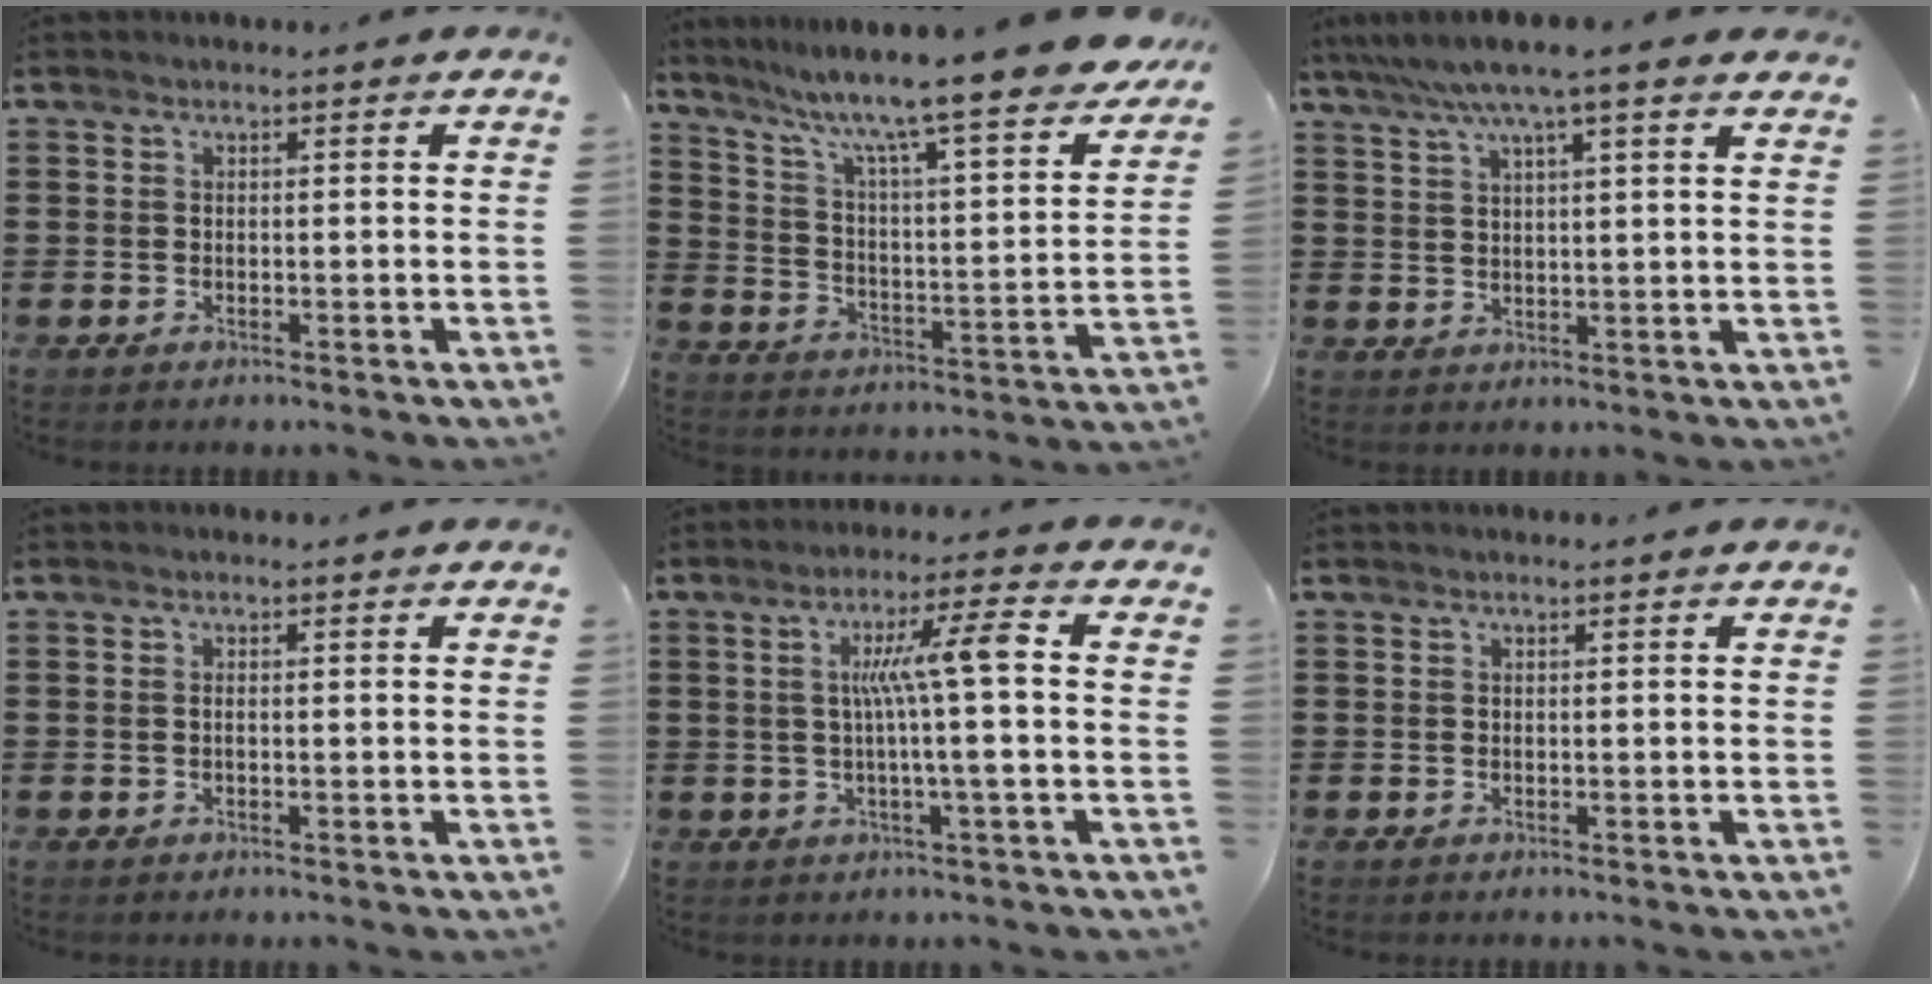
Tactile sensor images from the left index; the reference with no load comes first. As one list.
[{"total": 10.3, "force": [8.5, -0.1, 5.8], "torque": [-0.138, -0.069, 0.132]}, {"total": 6.3, "force": [4.8, 0.1, 4.1], "torque": [-0.092, -0.011, 0.082]}, {"total": 0.6, "force": [-0.1, 0.1, 0.5], "torque": [-0.010, -0.002, -0.002]}, {"total": 7.9, "force": [0.4, -0.2, 7.9], "torque": [-0.148, 0.005, -0.003]}, {"total": 0.0}]